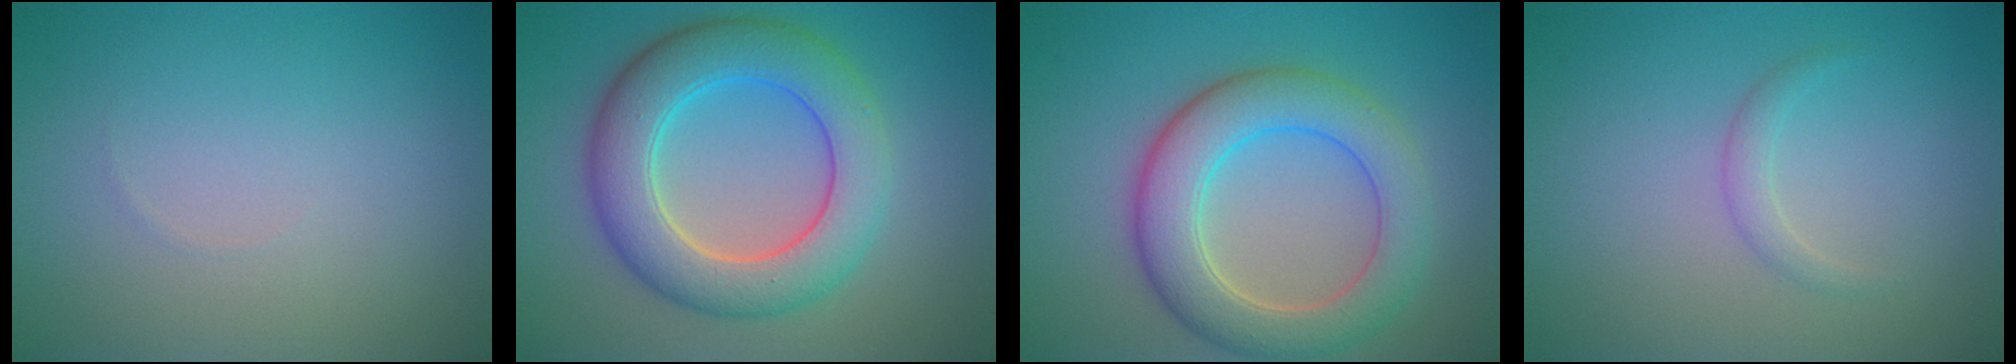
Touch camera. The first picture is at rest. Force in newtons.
{"total": 7.9, "press": 7.8, "slide": 0.2}
{"total": 6.8, "press": 6.8, "slide": 0.3}
{"total": 1.2, "press": 1.2, "slide": 0.1}